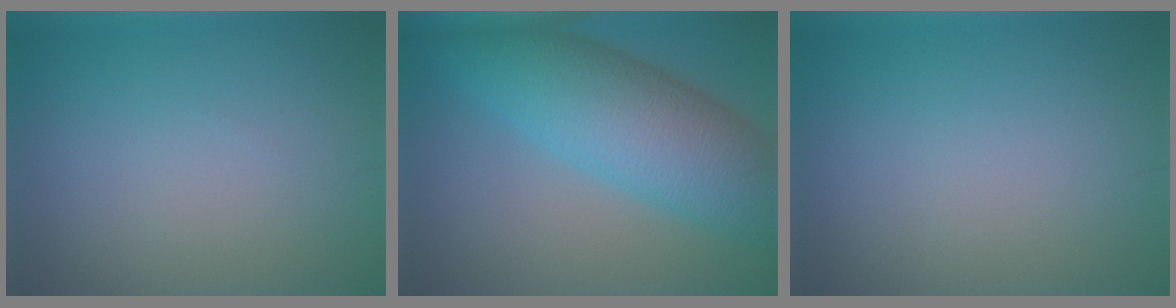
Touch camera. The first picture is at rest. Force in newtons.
{"total": 9.9, "press": 9.9, "slide": 0.2}
{"total": 0.0}